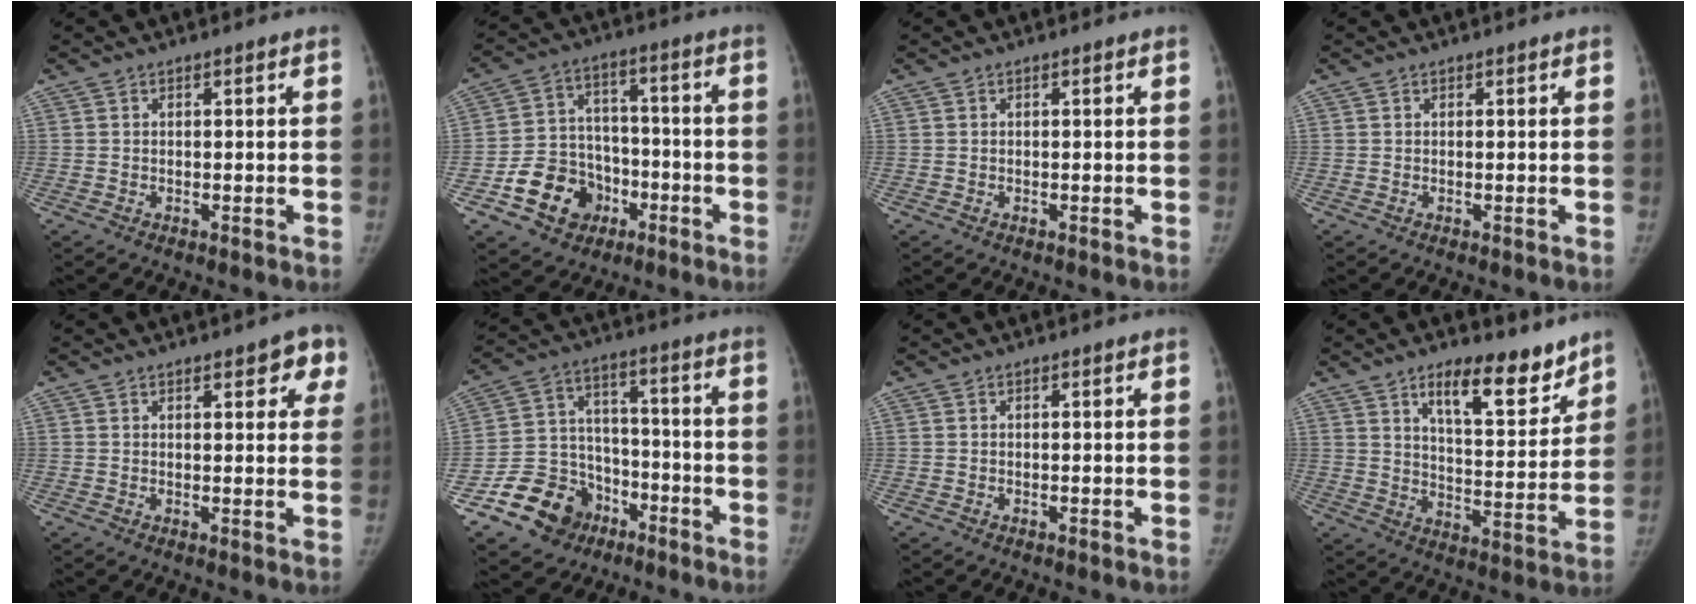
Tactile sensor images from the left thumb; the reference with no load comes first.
{"total": 13.1, "force": [-5.8, 10.6, 4.9], "torque": [-0.048, 0.052, -0.090]}
{"total": 0.0}
{"total": 0.0}
{"total": 6.4, "force": [3.4, 2.7, 4.6], "torque": [-0.020, -0.009, 0.033]}
{"total": 14.2, "force": [-8.0, 11.0, 4.1], "torque": [-0.040, 0.080, -0.130]}
{"total": 0.0}
{"total": 13.5, "force": [9.4, 4.8, 8.4], "torque": [-0.091, -0.070, 0.152]}